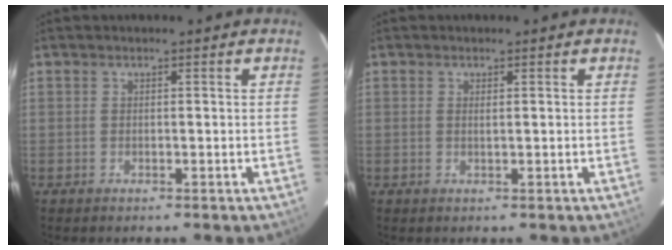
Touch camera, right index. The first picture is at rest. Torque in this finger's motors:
{"motor_torque": [-0.19, 0.02, 0.00, 0.00]}